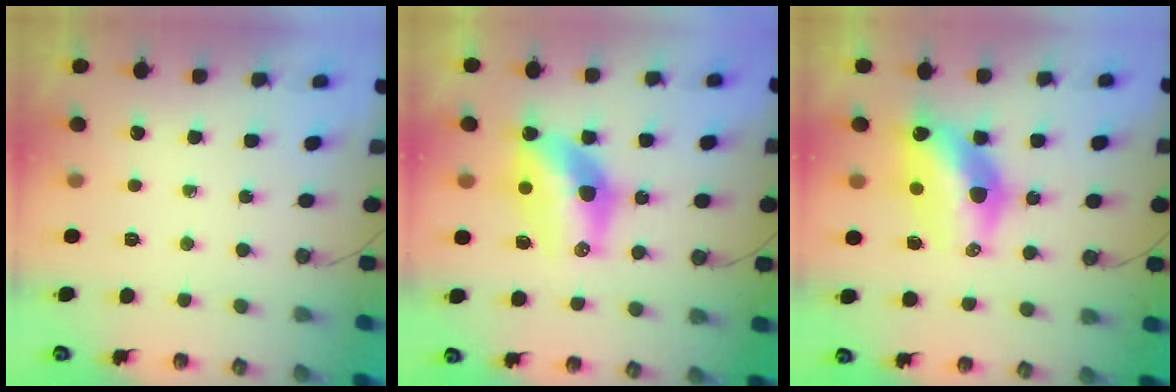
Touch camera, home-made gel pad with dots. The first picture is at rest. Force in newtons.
{"total": 12.5, "press": 12.5, "slide": 1.0}
{"total": 13.2, "press": 13.1, "slide": 1.5}